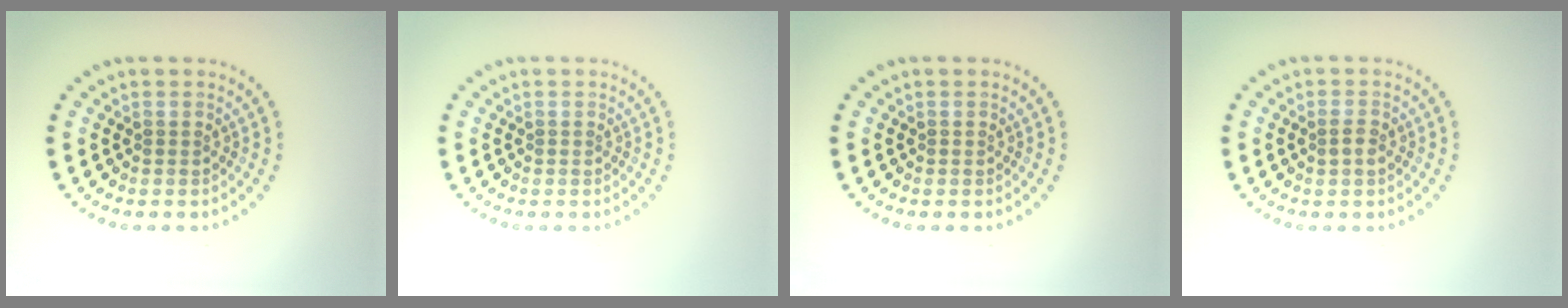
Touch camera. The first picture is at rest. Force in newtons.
{"total": 0.0}
{"total": 0.0}
{"total": 1.1, "press": 1.1, "slide": 0.2}